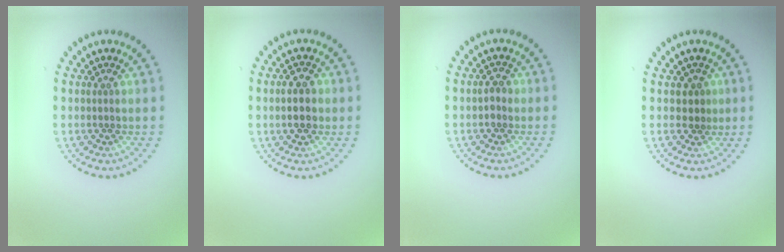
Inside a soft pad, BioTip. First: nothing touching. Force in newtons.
{"total": 2.4, "press": 2.4, "slide": 0.1}
{"total": 1.2, "press": 1.2, "slide": 0.1}
{"total": 1.3, "press": 1.0, "slide": 0.8}